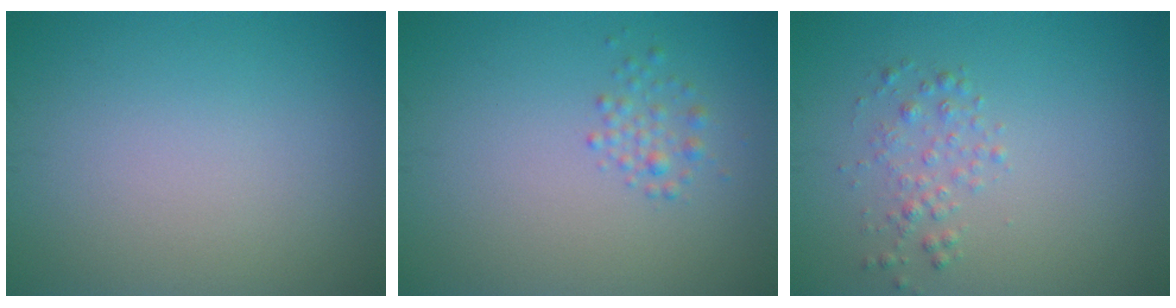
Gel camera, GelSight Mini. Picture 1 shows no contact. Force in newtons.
{"total": 1.4, "press": 1.4, "slide": 0.1}
{"total": 1.6, "press": 1.6, "slide": 0.0}